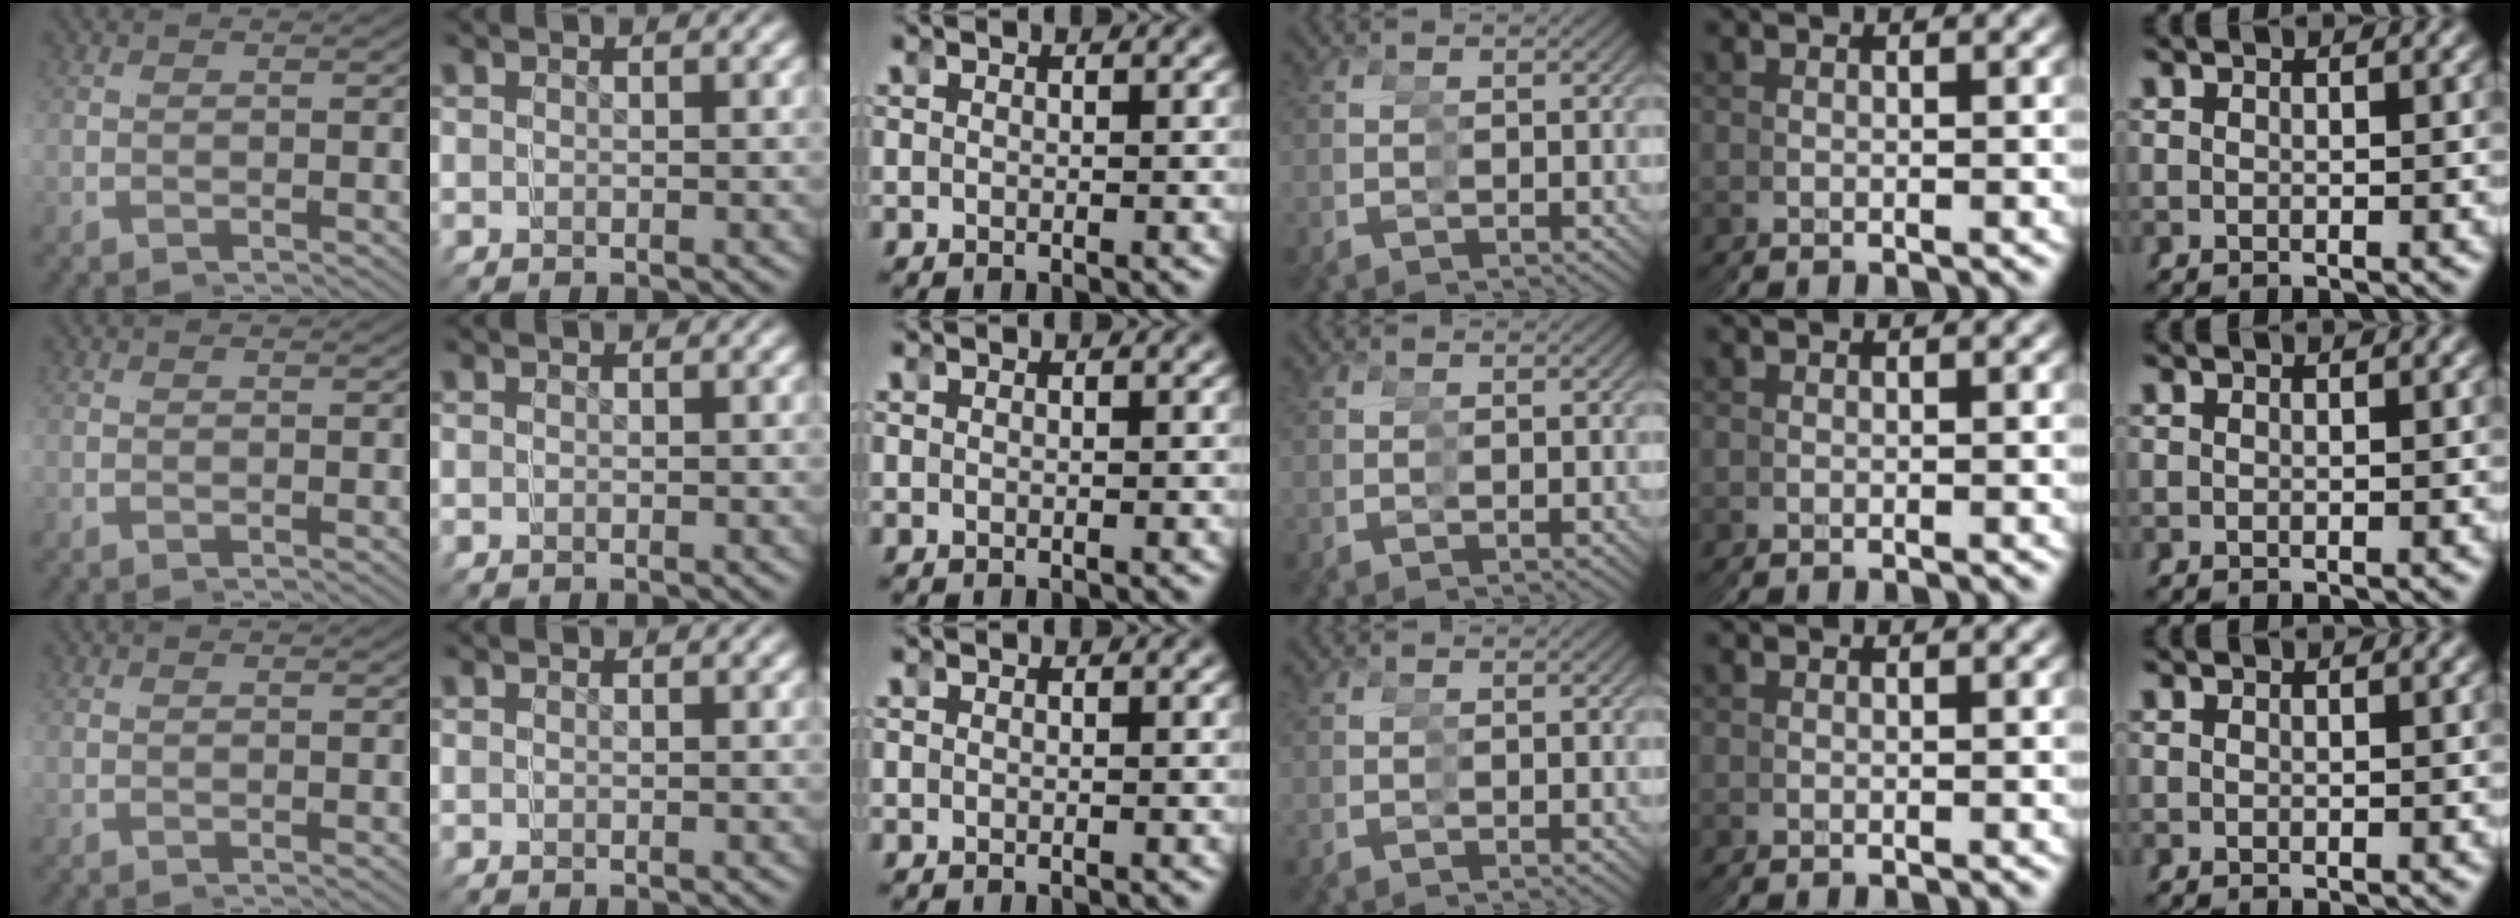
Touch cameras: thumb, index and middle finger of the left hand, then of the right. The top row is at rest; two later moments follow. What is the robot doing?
{"motion": "reach", "object": "drawer"}